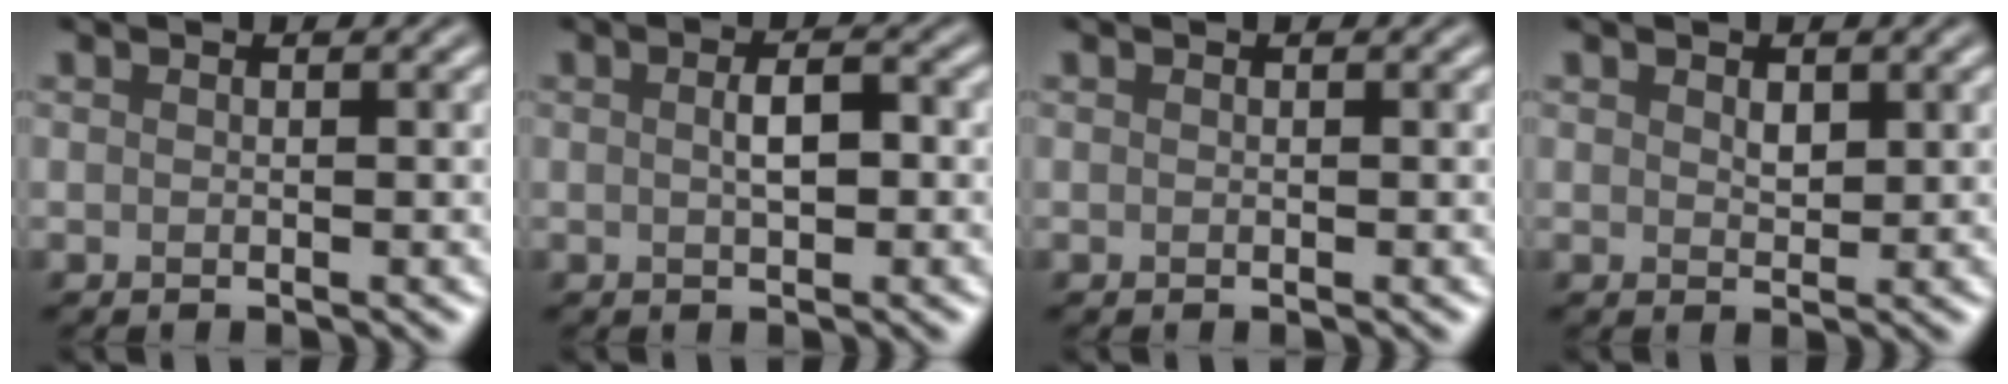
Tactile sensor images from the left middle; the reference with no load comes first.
{"total": 2.3, "force": [0.1, 0.9, 2.1], "torque": [-0.040, 0.003, 0.002]}
{"total": 0.0}
{"total": 1.2, "force": [0.5, 0.7, 0.8], "torque": [-0.013, -0.001, 0.013]}